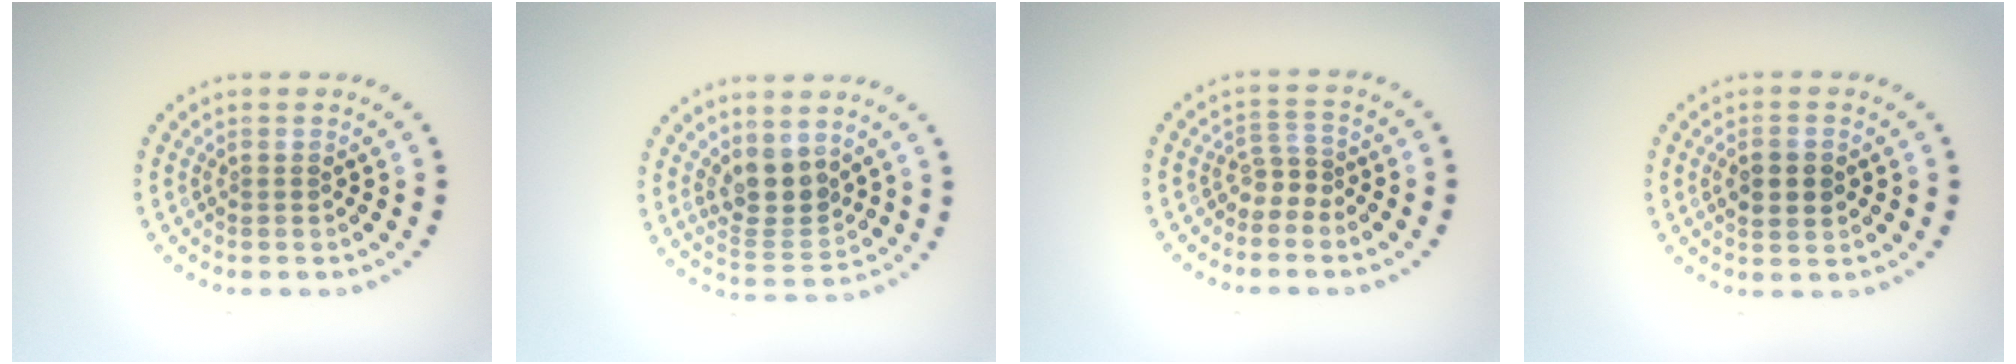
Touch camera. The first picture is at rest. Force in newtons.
{"total": 3.8, "press": 3.3, "slide": 1.8}
{"total": 1.8, "press": 1.2, "slide": 1.4}
{"total": 2.5, "press": 2.5, "slide": 0.1}